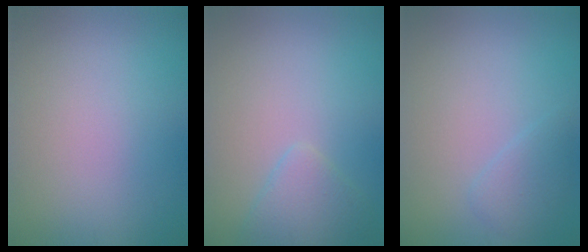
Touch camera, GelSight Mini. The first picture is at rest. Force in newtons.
{"total": 2.5, "press": 2.5, "slide": 0.2}
{"total": 1.7, "press": 1.7, "slide": 0.1}